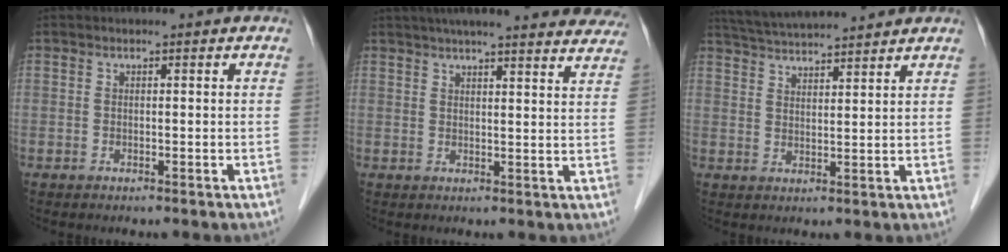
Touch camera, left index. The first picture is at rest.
{"total": 25.0, "force": [22.6, 2.9, 10.3], "torque": [-0.151, -0.007, 0.269]}
{"total": 10.8, "force": [10.1, 0.0, 3.8], "torque": [-0.076, 0.030, 0.159]}